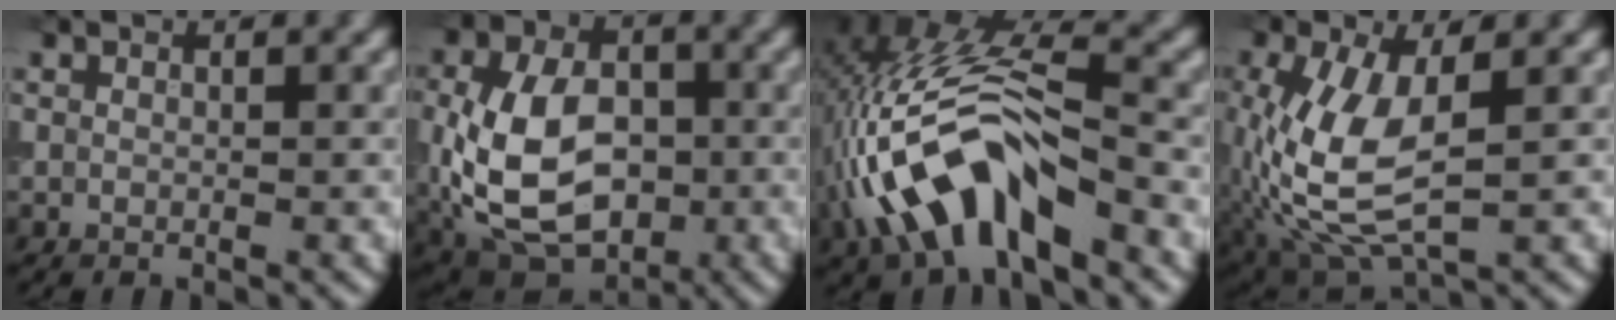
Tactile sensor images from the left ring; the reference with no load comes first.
{"total": 11.3, "force": [-1.5, 7.5, 8.2], "torque": [-0.171, -0.011, -0.032]}
{"total": 10.8, "force": [-4.1, 4.7, 8.8], "torque": [-0.187, 0.014, -0.077]}
{"total": 8.9, "force": [-0.9, 4.2, 7.8], "torque": [-0.183, -0.007, -0.014]}